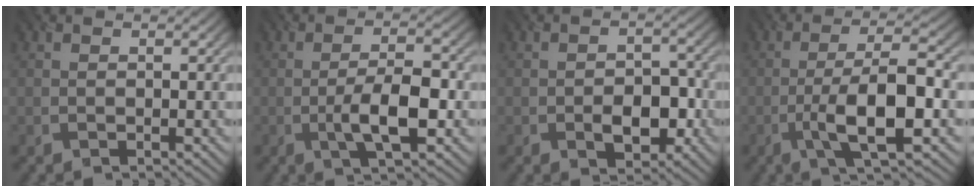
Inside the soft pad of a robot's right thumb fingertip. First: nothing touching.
{"total": 6.4, "force": [-2.1, 1.8, 5.7], "torque": [-0.102, 0.005, -0.041]}
{"total": 4.6, "force": [-1.8, 2.7, 3.2], "torque": [-0.048, -0.006, -0.027]}
{"total": 9.3, "force": [-3.1, 2.3, 8.4], "torque": [-0.142, 0.011, -0.063]}